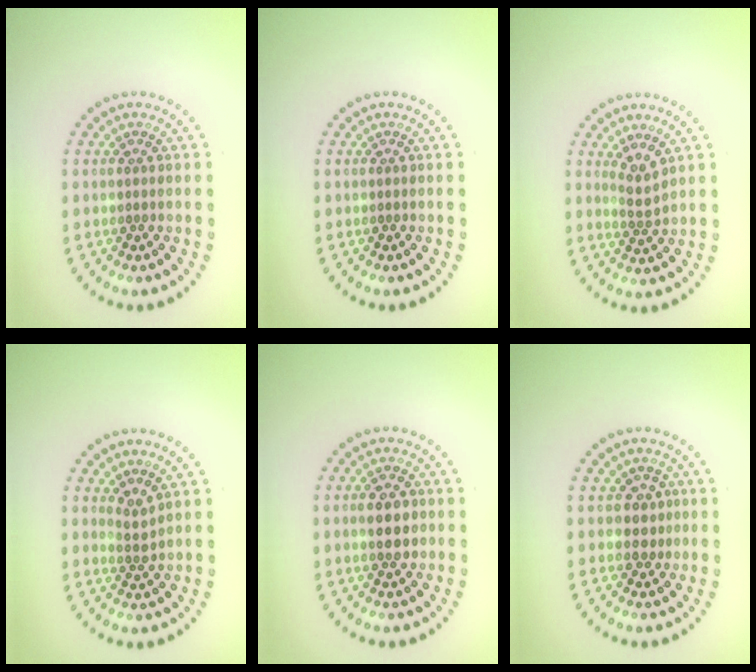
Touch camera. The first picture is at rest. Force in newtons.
{"total": 0.0}
{"total": 2.0, "press": 1.5, "slide": 1.4}
{"total": 1.5, "press": 1.0, "slide": 1.2}
{"total": 2.9, "press": 2.9, "slide": 0.1}
{"total": 1.8, "press": 1.4, "slide": 1.2}